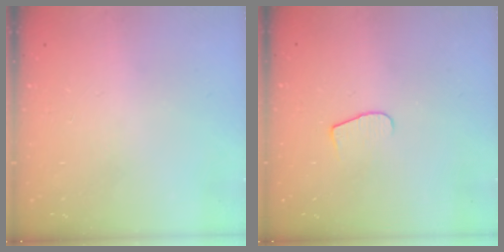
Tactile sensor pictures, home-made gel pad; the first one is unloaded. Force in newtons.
{"total": 5.5, "press": 5.5, "slide": 0.5}